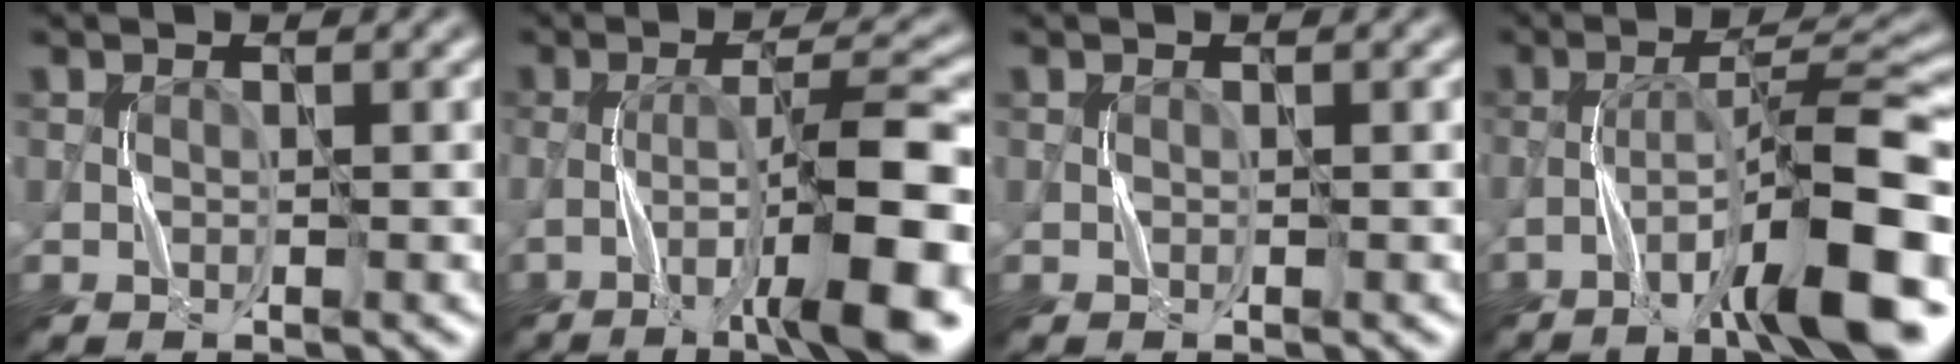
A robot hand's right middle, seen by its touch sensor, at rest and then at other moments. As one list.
[{"total": 10.1, "force": [-4.0, 1.9, 9.1], "torque": [-0.134, 0.012, -0.064]}, {"total": 0.0}, {"total": 10.6, "force": [-5.5, 1.9, 8.9], "torque": [-0.131, 0.023, -0.084]}]